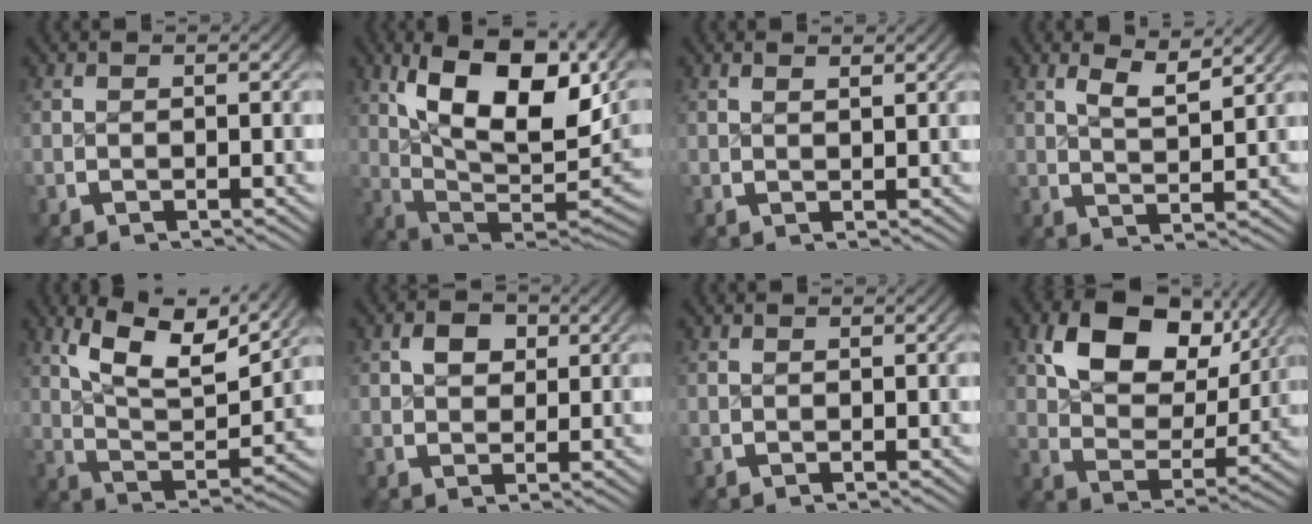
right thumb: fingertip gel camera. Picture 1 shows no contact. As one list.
[{"total": 18.3, "force": [2.6, 10.8, 14.6], "torque": [-0.256, -0.042, 0.058]}, {"total": 0.9, "force": [0.8, -0.2, 0.3], "torque": [-0.005, -0.002, 0.020]}, {"total": 3.3, "force": [2.4, 0.5, 2.2], "torque": [-0.036, -0.002, 0.050]}, {"total": 10.7, "force": [3.8, 5.8, 8.2], "torque": [-0.153, -0.011, 0.058]}, {"total": 2.4, "force": [0.8, 1.8, 1.4], "torque": [-0.020, -0.006, 0.017]}, {"total": 0.0}, {"total": 10.7, "force": [4.4, 6.5, 7.3], "torque": [-0.129, -0.009, 0.069]}]